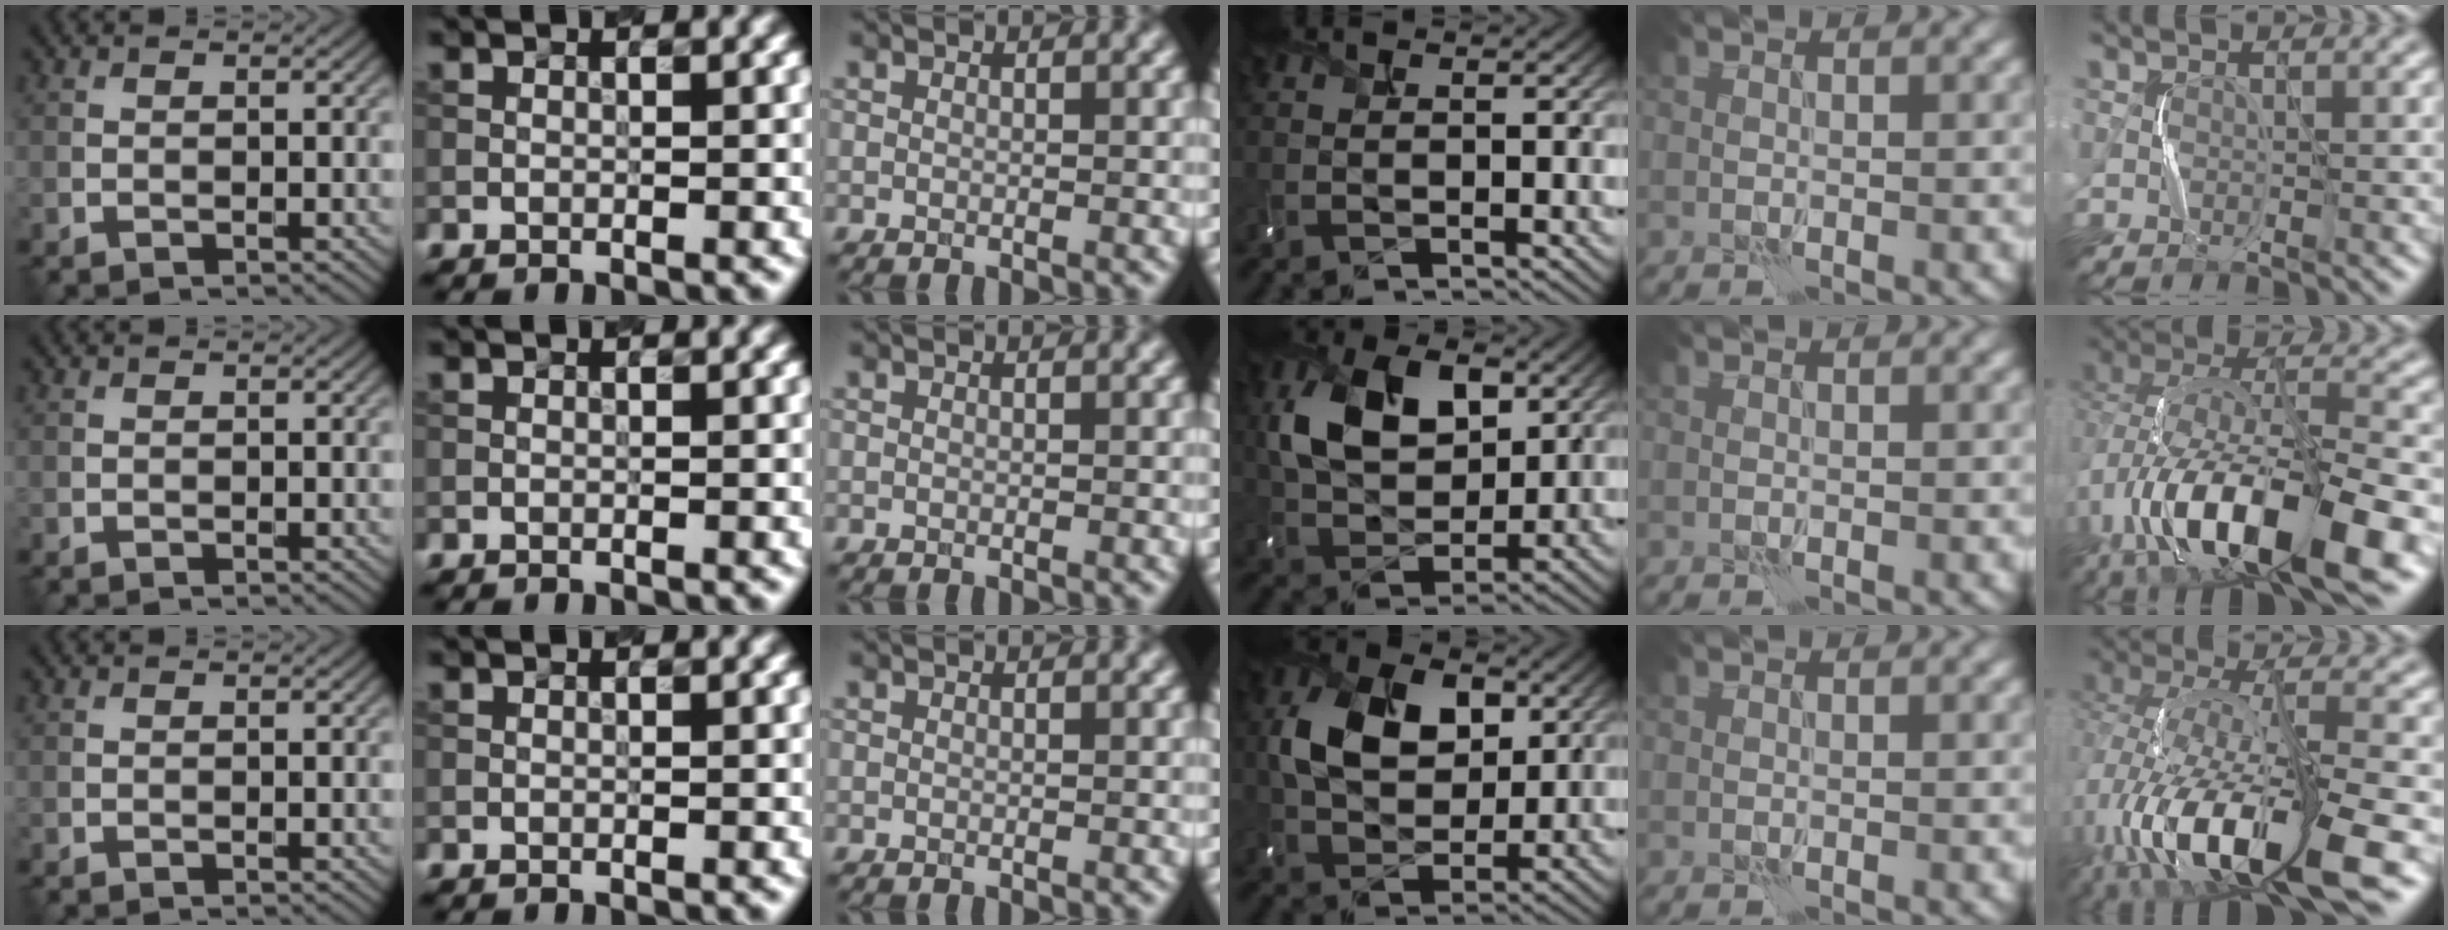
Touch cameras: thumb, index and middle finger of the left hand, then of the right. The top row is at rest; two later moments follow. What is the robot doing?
{"motion": "shake", "object": "handbell"}